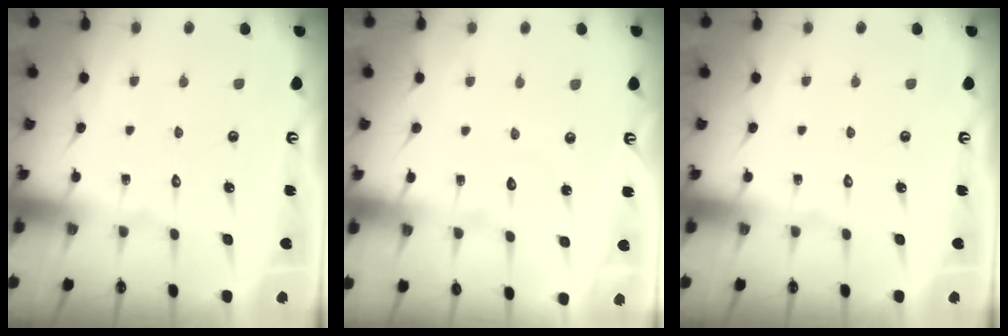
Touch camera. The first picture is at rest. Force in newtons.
{"total": 3.4, "press": 3.4, "slide": 0.3}
{"total": 0.0}